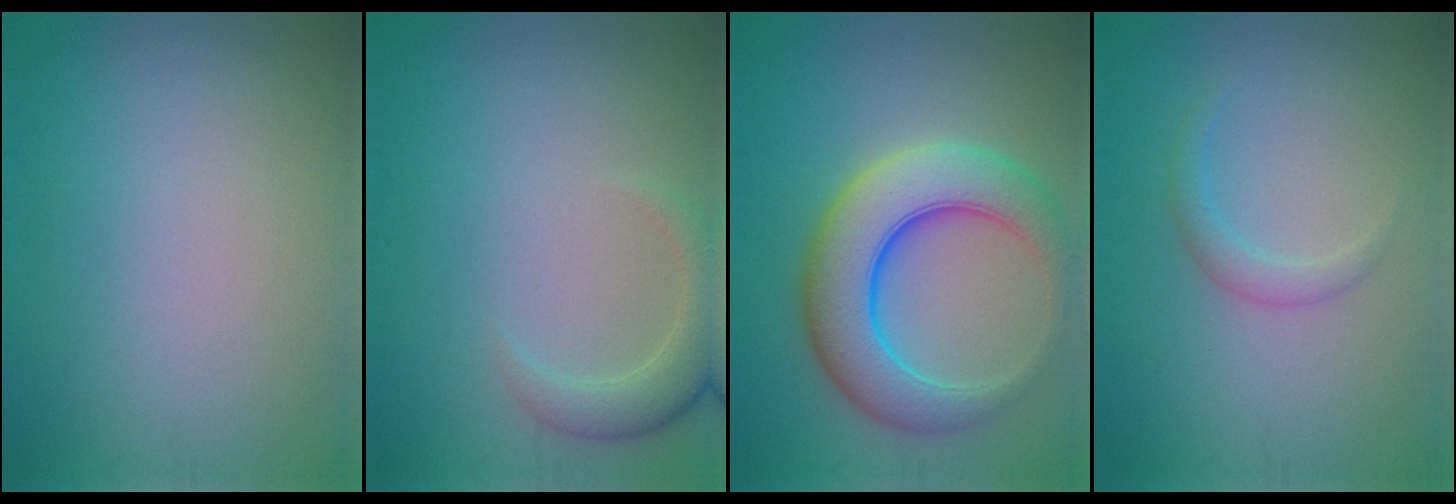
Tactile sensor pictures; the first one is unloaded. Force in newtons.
{"total": 2.9, "press": 2.8, "slide": 0.3}
{"total": 8.4, "press": 8.4, "slide": 0.2}
{"total": 1.5, "press": 1.5, "slide": 0.1}